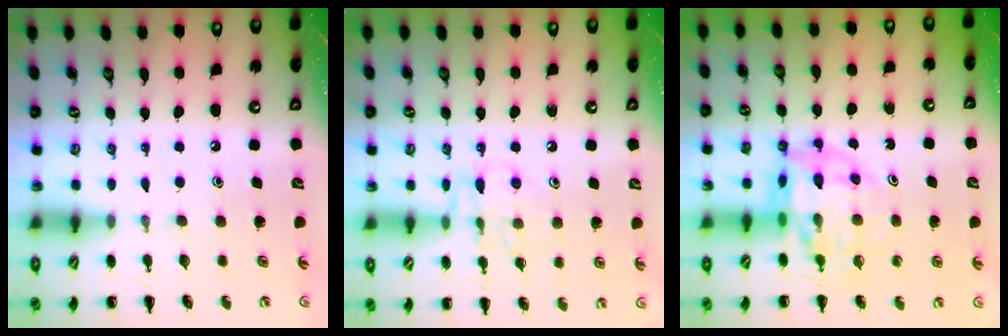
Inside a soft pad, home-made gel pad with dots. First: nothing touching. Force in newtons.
{"total": 9.6, "press": 9.6, "slide": 0.6}
{"total": 12.1, "press": 11.4, "slide": 3.8}